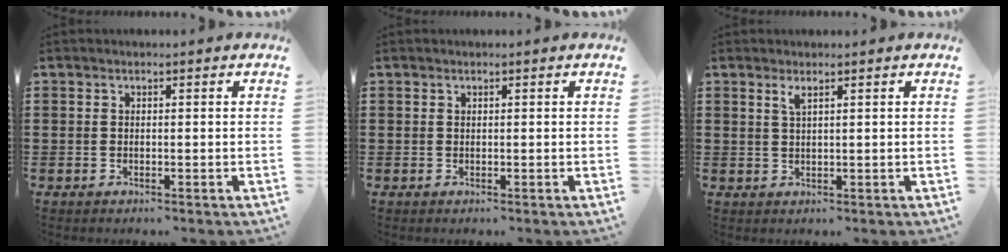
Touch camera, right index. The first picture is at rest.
{"total": 0.0}
{"total": 1.6, "force": [1.0, 0.2, 1.3], "torque": [-0.028, 0.001, 0.017]}